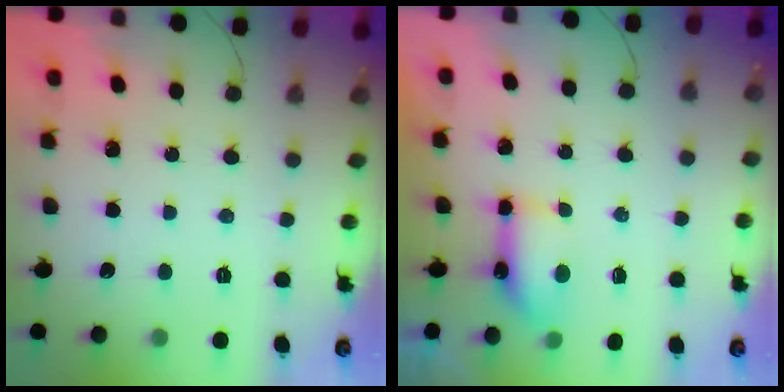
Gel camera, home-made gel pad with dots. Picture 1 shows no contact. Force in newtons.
{"total": 5.8, "press": 5.8, "slide": 0.7}